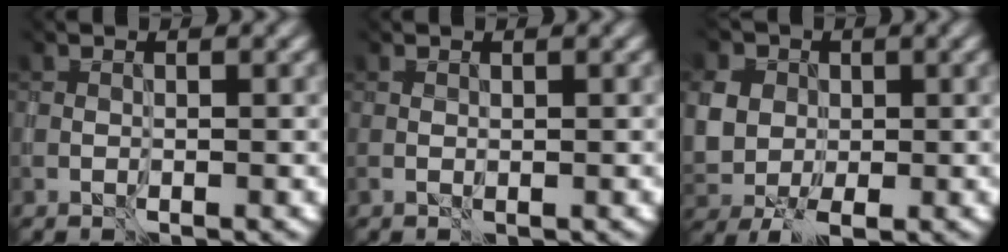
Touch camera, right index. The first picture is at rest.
{"total": 0.0}
{"total": 5.5, "force": [0.7, 4.6, 2.9], "torque": [-0.077, 0.010, 0.010]}